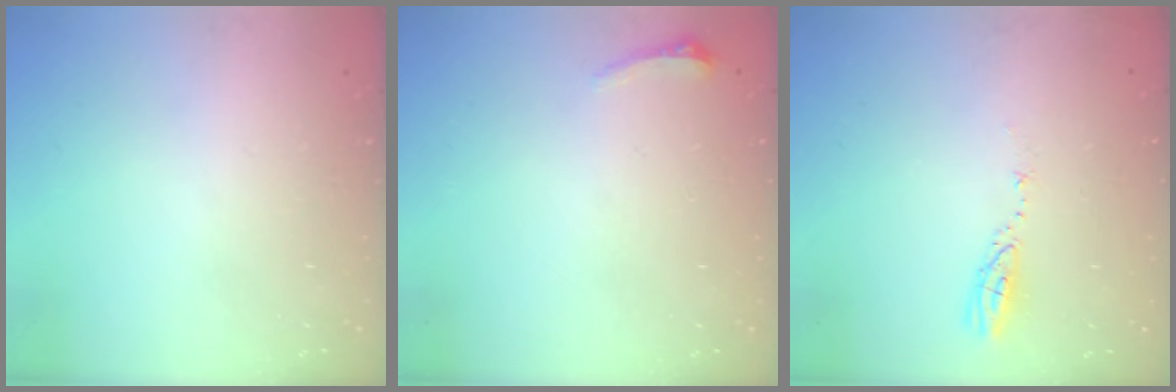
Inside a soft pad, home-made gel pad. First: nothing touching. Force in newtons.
{"total": 4.2, "press": 3.9, "slide": 1.7}
{"total": 3.7, "press": 3.6, "slide": 0.3}